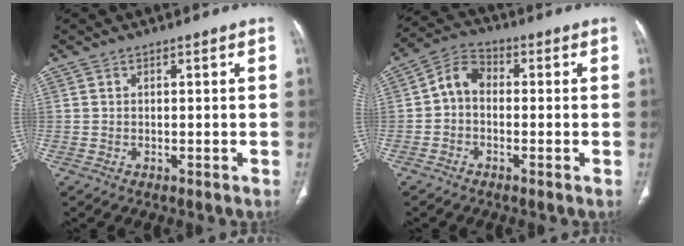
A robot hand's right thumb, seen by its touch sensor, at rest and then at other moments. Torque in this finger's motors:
{"motor_torque": [0.38, 1.59, 0.61, -0.53, 0.03]}